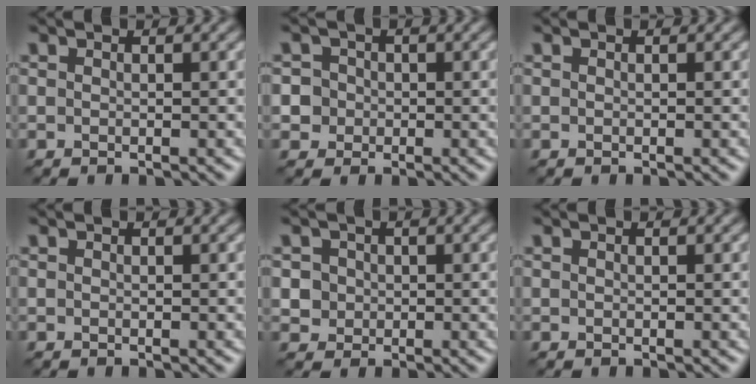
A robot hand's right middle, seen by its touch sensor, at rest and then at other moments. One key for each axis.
{"total": 4.0, "fx": 0.1, "fy": 3.8, "fz": 1.2, "tx": -0.006, "ty": 0.028, "tz": -0.013}
{"total": 0.0}
{"total": 0.0}
{"total": 2.8, "fx": 0.6, "fy": 2.5, "fz": 0.9, "tx": -0.017, "ty": 0.006, "tz": 0.015}
{"total": 0.0}